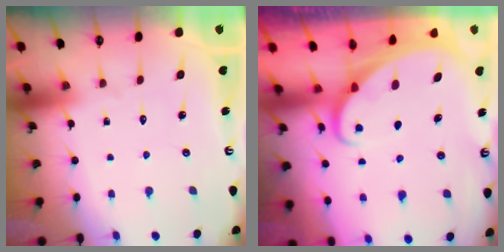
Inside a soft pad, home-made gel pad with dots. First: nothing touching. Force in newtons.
{"total": 2.7, "press": 2.7, "slide": 0.4}